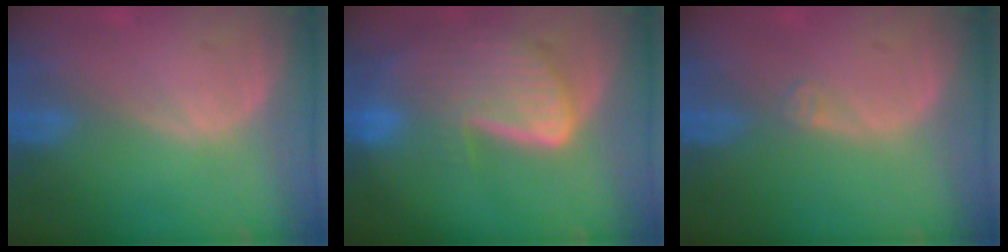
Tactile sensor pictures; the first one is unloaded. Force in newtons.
{"total": 9.2, "press": 8.1, "slide": 4.5}
{"total": 1.1, "press": 0.8, "slide": 0.7}